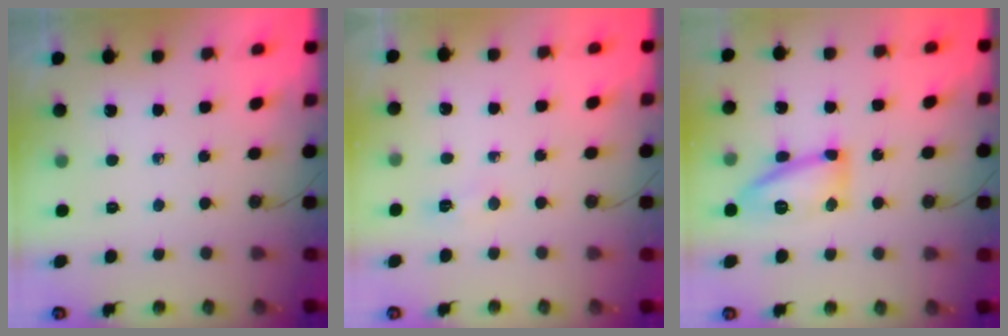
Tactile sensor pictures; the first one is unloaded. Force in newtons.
{"total": 3.3, "press": 3.1, "slide": 1.1}
{"total": 15.2, "press": 15.1, "slide": 1.2}